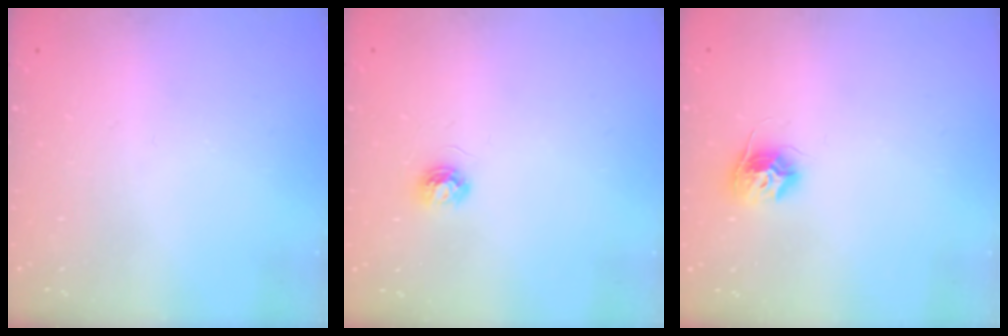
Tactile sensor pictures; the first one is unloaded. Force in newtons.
{"total": 3.8, "press": 3.8, "slide": 0.4}
{"total": 9.3, "press": 9.3, "slide": 0.5}